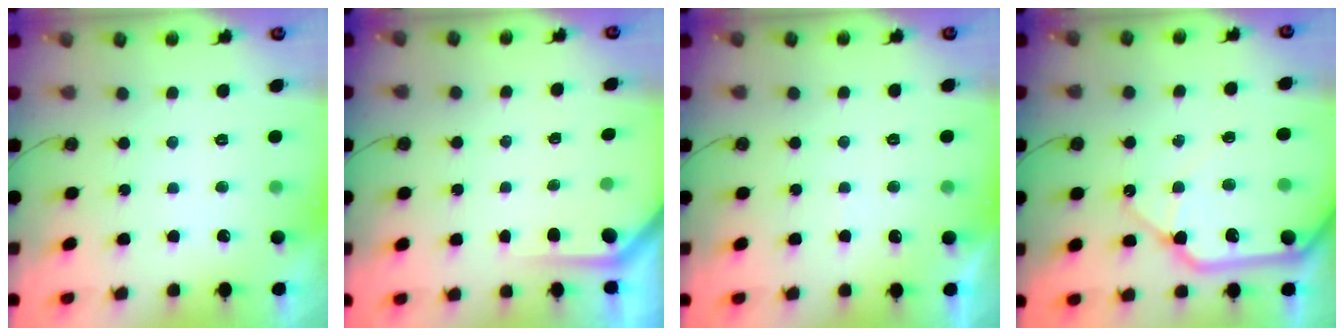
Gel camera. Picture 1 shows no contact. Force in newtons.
{"total": 2.4, "press": 2.4, "slide": 0.2}
{"total": 2.5, "press": 2.5, "slide": 0.3}
{"total": 16.7, "press": 16.5, "slide": 2.8}